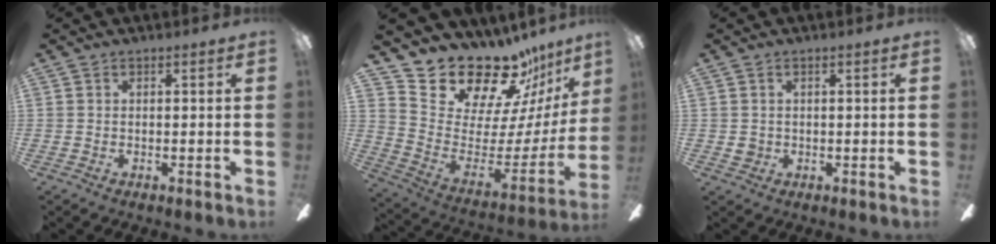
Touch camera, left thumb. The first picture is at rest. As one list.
[{"total": 20.1, "force": [18.5, 6.5, 4.6], "torque": [-0.082, -0.169, 0.333]}, {"total": 1.7, "force": [0.3, 1.4, 0.8], "torque": [-0.017, 0.005, 0.003]}]